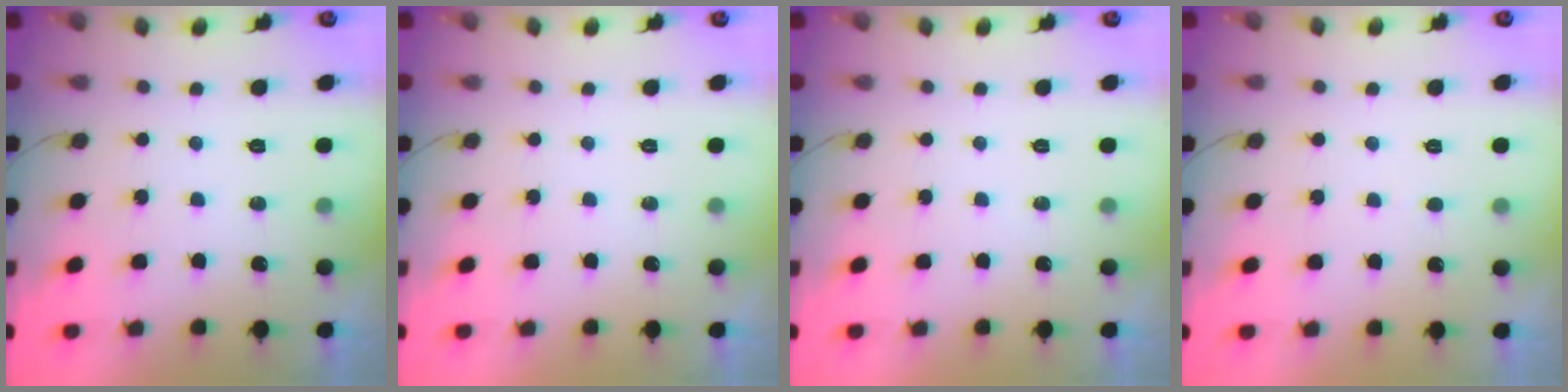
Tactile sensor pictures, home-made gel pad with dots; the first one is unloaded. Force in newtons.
{"total": 0.0}
{"total": 0.0}
{"total": 0.7, "press": 0.7, "slide": 0.1}